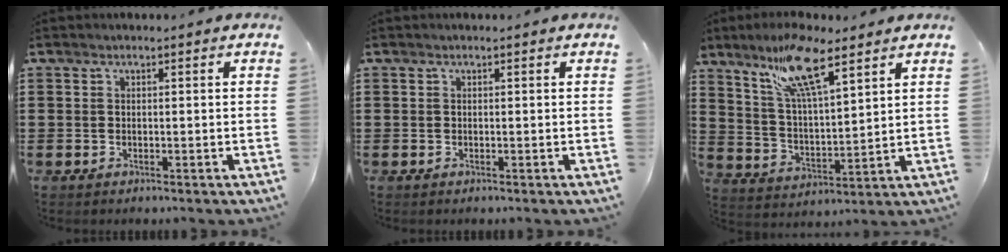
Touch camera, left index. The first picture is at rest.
{"total": 0.0}
{"total": 10.7, "force": [7.6, 2.4, 7.1], "torque": [-0.149, -0.018, 0.137]}